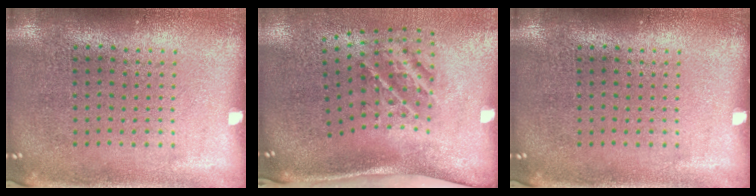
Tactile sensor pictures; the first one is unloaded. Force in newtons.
{"total": 2.2, "press": 1.2, "slide": 1.8}
{"total": 0.0}